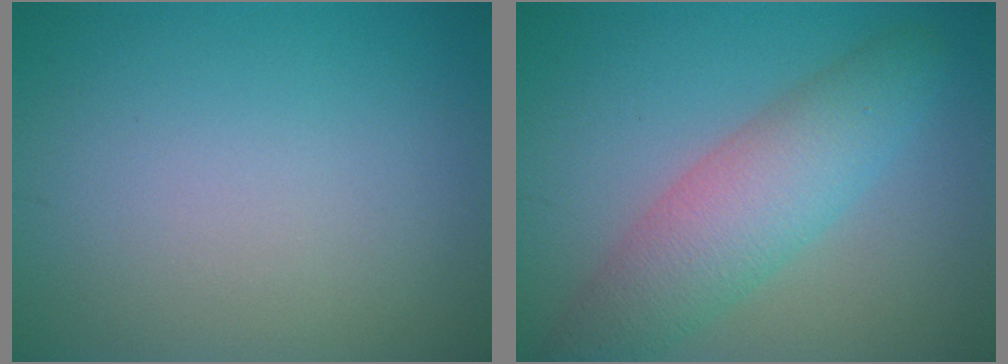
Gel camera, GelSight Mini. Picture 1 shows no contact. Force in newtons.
{"total": 5.8, "press": 5.8, "slide": 0.2}